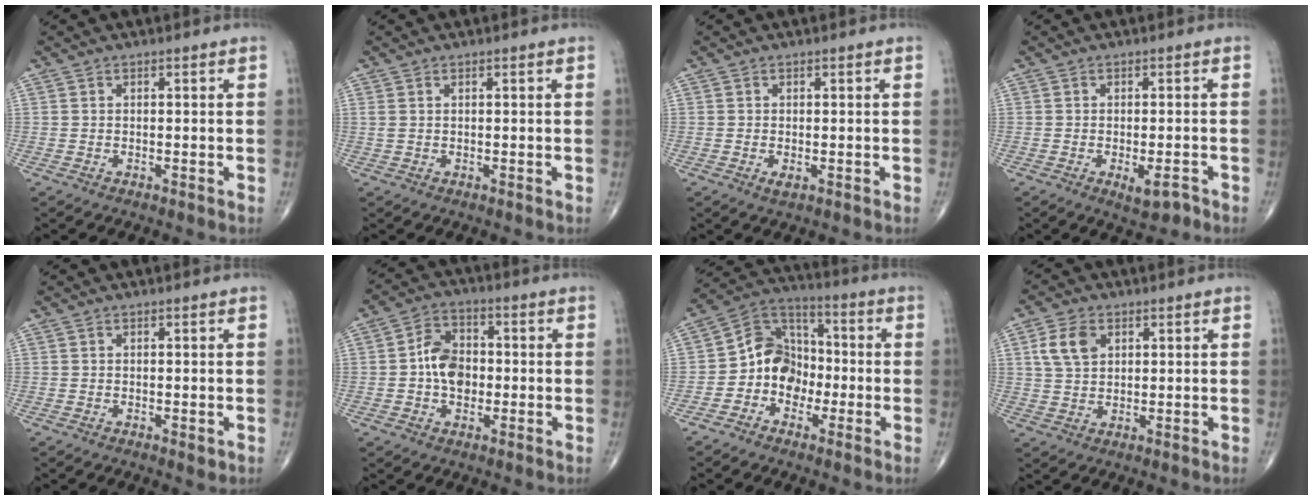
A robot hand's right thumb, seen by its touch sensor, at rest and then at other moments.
{"total": 1.0, "force": [0.4, 0.5, 0.7], "torque": [-0.021, 0.011, 0.014]}
{"total": 1.1, "force": [-0.3, 0.5, 1.0], "torque": [-0.015, -0.002, -0.004]}
{"total": 3.6, "force": [-1.7, 1.3, 2.9], "torque": [-0.036, 0.003, -0.020]}
{"total": 0.8, "force": [-0.2, 0.4, 0.7], "torque": [-0.008, -0.003, -0.002]}
{"total": 8.1, "force": [-0.6, 5.9, 5.5], "torque": [-0.072, 0.019, -0.020]}
{"total": 10.5, "force": [-2.7, 8.6, 5.2], "torque": [-0.052, 0.046, -0.063]}
{"total": 6.3, "force": [2.2, 4.3, 4.1], "torque": [-0.072, -0.003, 0.042]}